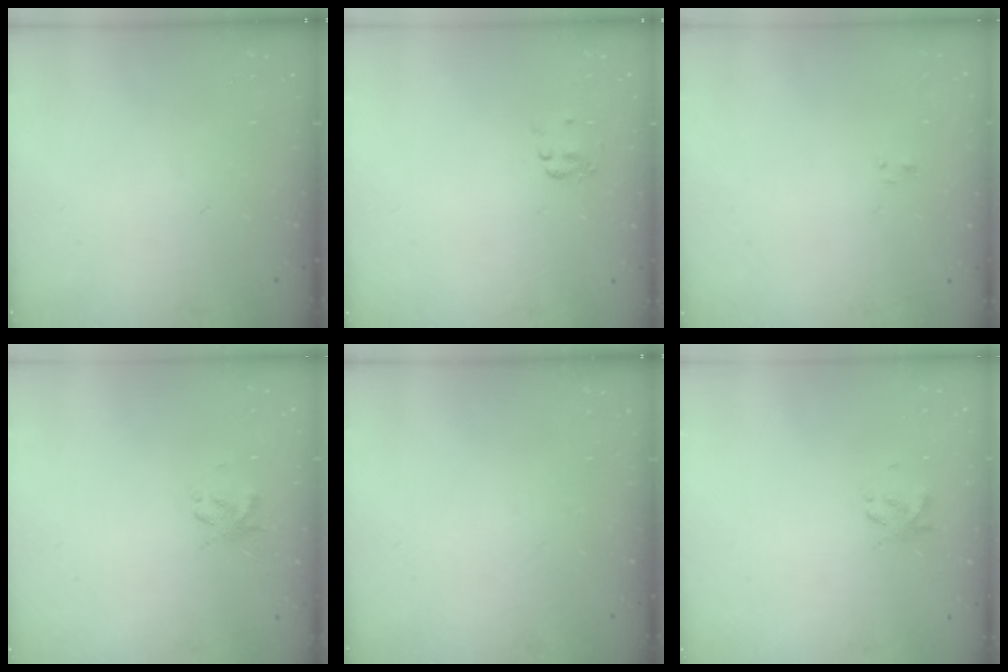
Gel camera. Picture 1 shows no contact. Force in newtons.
{"total": 1.8, "press": 1.7, "slide": 0.7}
{"total": 0.6, "press": 0.3, "slide": 0.5}
{"total": 2.2, "press": 2.2, "slide": 0.3}
{"total": 0.0}
{"total": 1.9, "press": 1.9, "slide": 0.3}